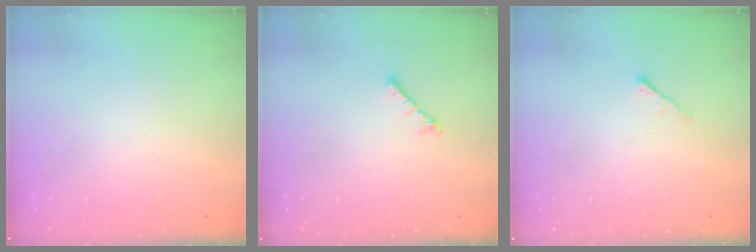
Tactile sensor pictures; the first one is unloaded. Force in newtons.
{"total": 2.0, "press": 1.9, "slide": 0.6}
{"total": 1.2, "press": 1.1, "slide": 0.4}